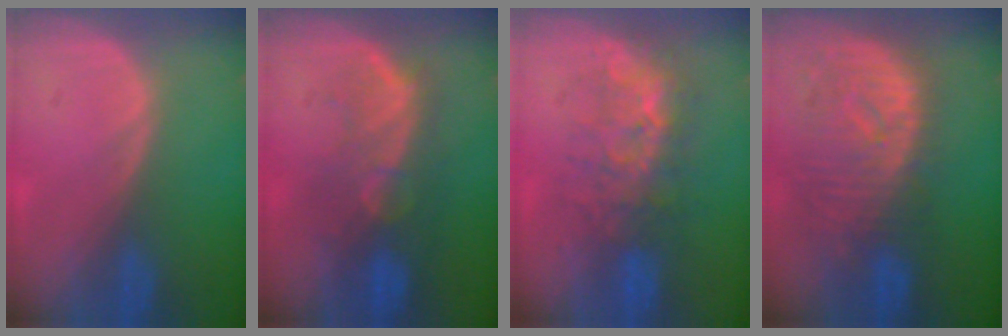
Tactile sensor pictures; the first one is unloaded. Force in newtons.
{"total": 10.1, "press": 8.6, "slide": 5.3}
{"total": 7.9, "press": 7.6, "slide": 2.3}
{"total": 10.9, "press": 9.7, "slide": 4.8}